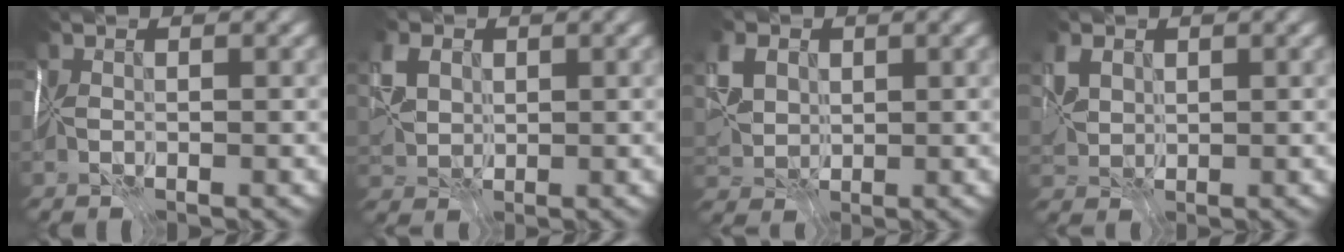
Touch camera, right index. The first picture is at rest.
{"total": 3.7, "force": [1.5, 2.5, 2.2], "torque": [-0.063, 0.009, 0.029]}
{"total": 4.2, "force": [1.6, 2.9, 2.5], "torque": [-0.068, 0.011, 0.031]}
{"total": 2.3, "force": [1.4, 1.4, 1.2], "torque": [-0.030, 0.003, 0.026]}